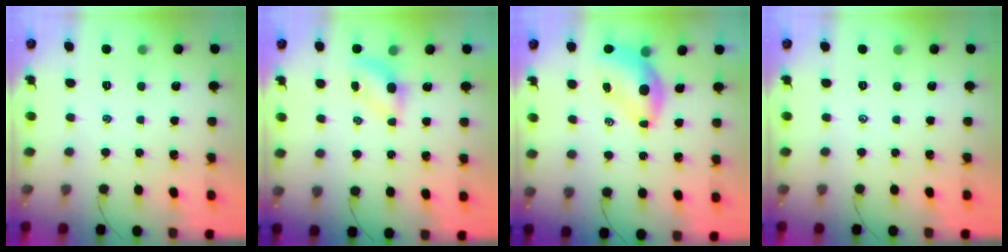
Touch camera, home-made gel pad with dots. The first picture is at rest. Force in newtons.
{"total": 4.4, "press": 4.4, "slide": 0.7}
{"total": 8.3, "press": 8.0, "slide": 2.2}
{"total": 0.0}